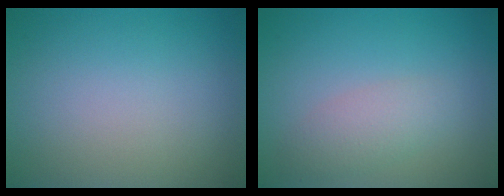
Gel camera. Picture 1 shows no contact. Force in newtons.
{"total": 2.4, "press": 2.4, "slide": 0.1}